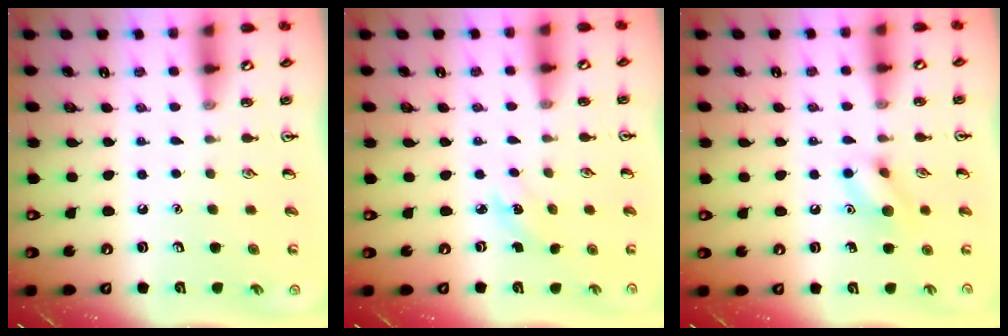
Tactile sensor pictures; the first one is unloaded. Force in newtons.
{"total": 2.1, "press": 2.0, "slide": 0.8}
{"total": 8.9, "press": 8.9, "slide": 0.6}